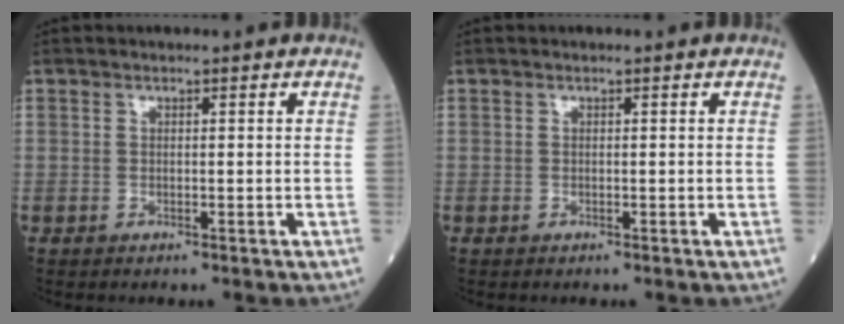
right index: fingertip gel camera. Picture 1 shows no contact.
{"total": 0.0}